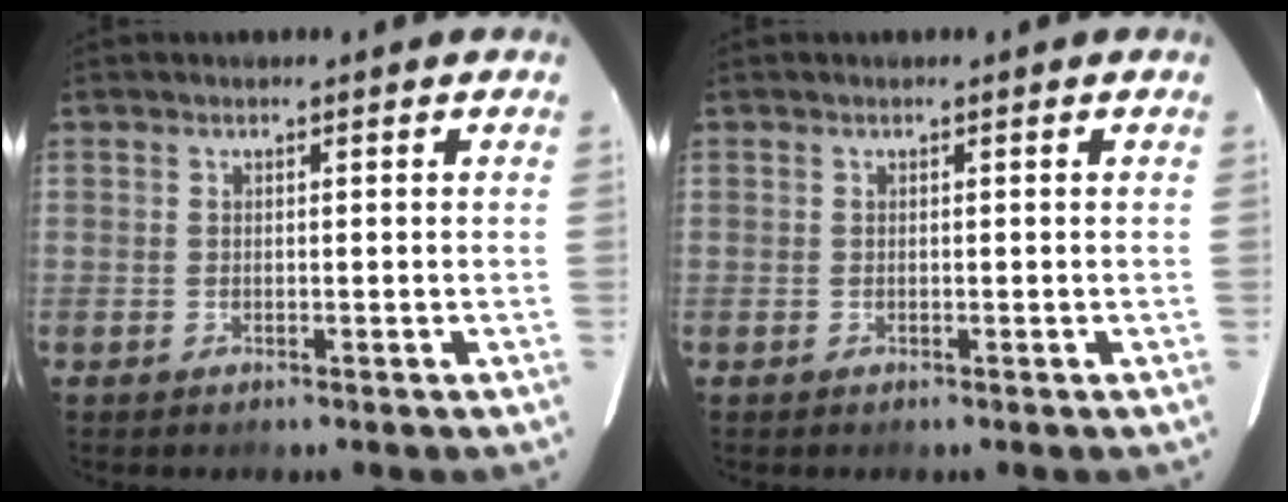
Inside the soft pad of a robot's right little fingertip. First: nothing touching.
{"total": 0.0}